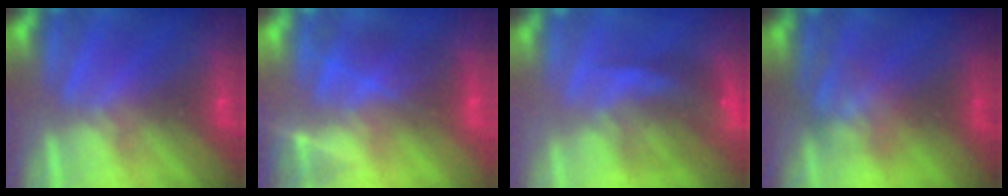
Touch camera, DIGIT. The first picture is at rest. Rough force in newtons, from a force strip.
{"total": 4.7}
{"total": 11.4}
{"total": 1.9}